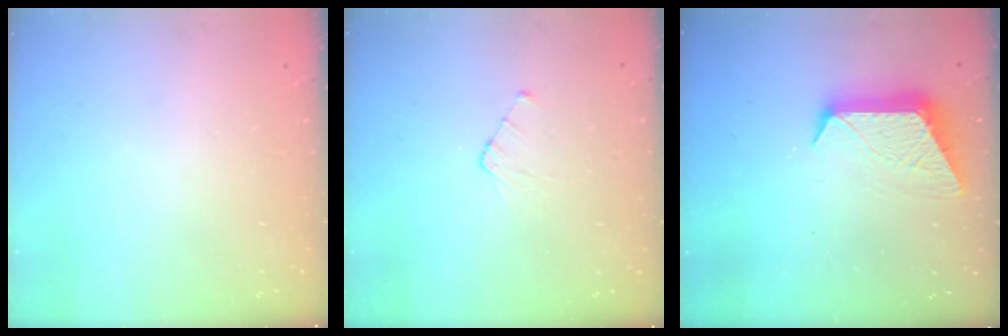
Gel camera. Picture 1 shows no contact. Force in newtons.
{"total": 2.5, "press": 2.5, "slide": 0.3}
{"total": 10.2, "press": 10.1, "slide": 0.5}